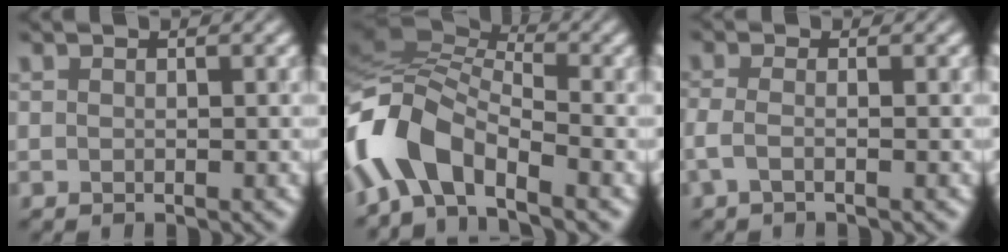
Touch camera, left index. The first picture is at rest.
{"total": 8.6, "force": [-4.2, 4.4, 6.1], "torque": [-0.119, 0.017, -0.102]}
{"total": 1.9, "force": [-0.6, 0.6, 1.7], "torque": [-0.035, -0.007, -0.020]}